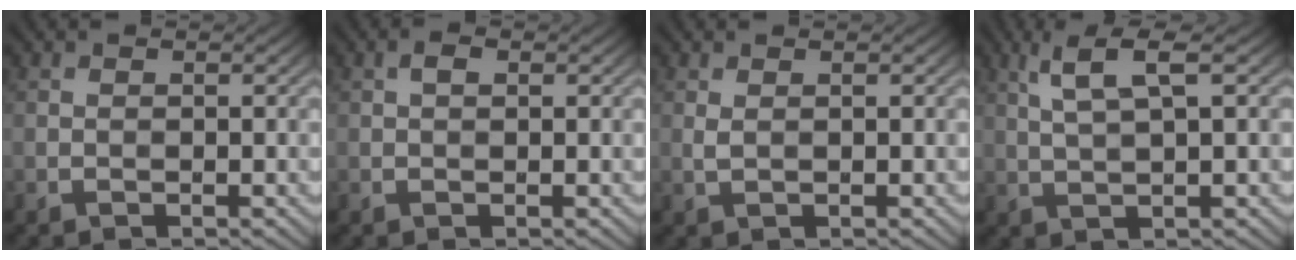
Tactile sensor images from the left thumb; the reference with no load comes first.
{"total": 1.2, "force": [0.5, 0.6, 0.9], "torque": [-0.018, 0.003, 0.006]}
{"total": 0.9, "force": [0.5, 0.4, 0.7], "torque": [-0.022, 0.000, 0.012]}
{"total": 4.6, "force": [2.1, 0.7, 4.0], "torque": [-0.095, 0.008, 0.047]}